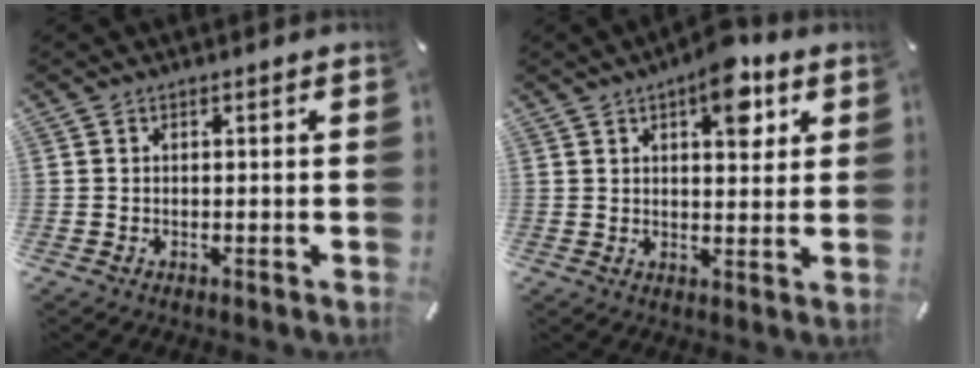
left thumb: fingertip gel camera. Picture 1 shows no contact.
{"total": 10.0, "force": [5.0, 4.7, 7.2], "torque": [-0.083, -0.022, 0.080]}